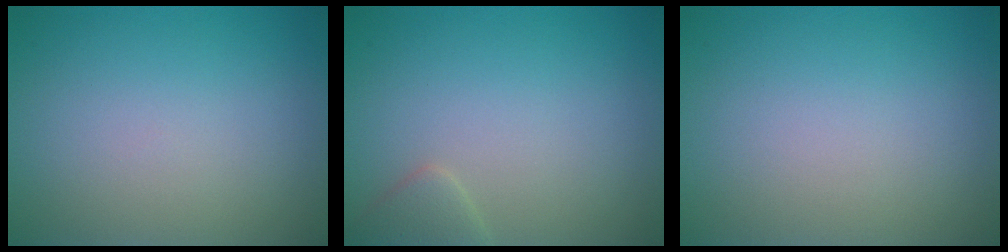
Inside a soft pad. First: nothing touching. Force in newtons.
{"total": 1.5, "press": 1.5, "slide": 0.1}
{"total": 0.0}